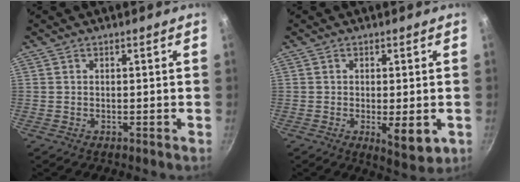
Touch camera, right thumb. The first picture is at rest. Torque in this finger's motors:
{"motor_torque": [0.37, 1.45, -0.10, 0.04, 0.23]}